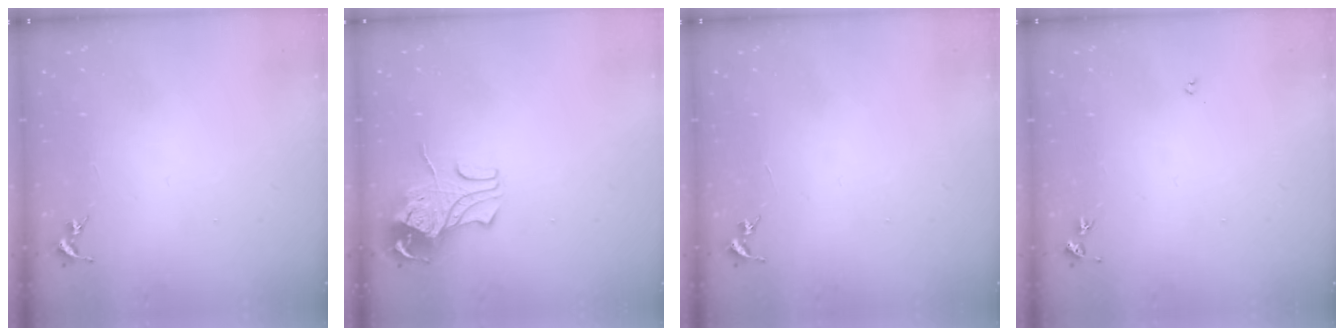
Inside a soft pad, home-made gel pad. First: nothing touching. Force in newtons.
{"total": 9.0, "press": 8.9, "slide": 1.0}
{"total": 0.0}
{"total": 2.7, "press": 2.7, "slide": 0.5}